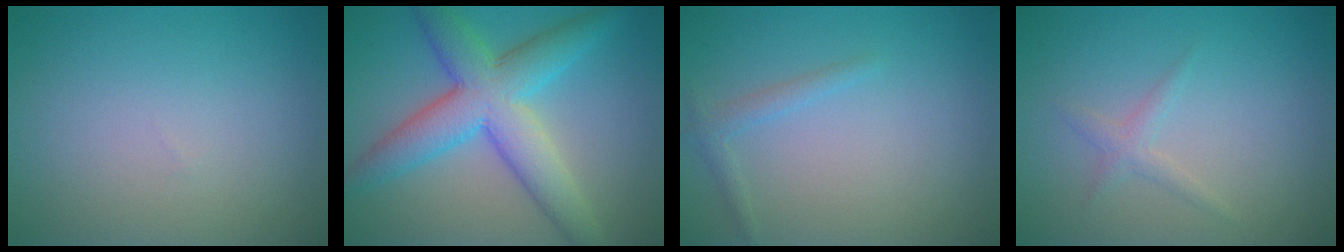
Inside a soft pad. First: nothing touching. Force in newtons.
{"total": 7.8, "press": 7.8, "slide": 0.1}
{"total": 1.3, "press": 1.3, "slide": 0.1}
{"total": 1.2, "press": 1.2, "slide": 0.1}